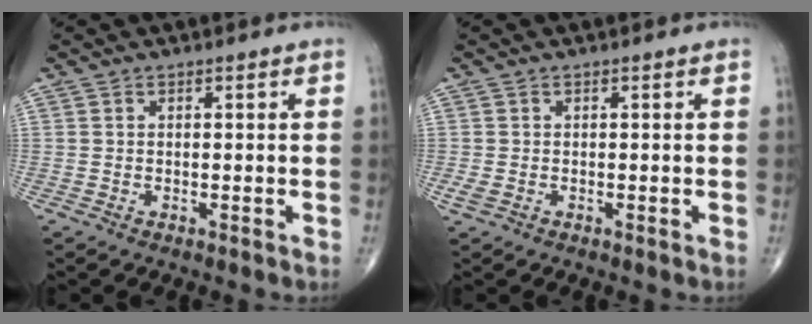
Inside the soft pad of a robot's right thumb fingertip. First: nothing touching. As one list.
[{"total": 1.5, "force": [-0.4, 1.0, 1.0], "torque": [-0.029, -0.005, -0.008]}]